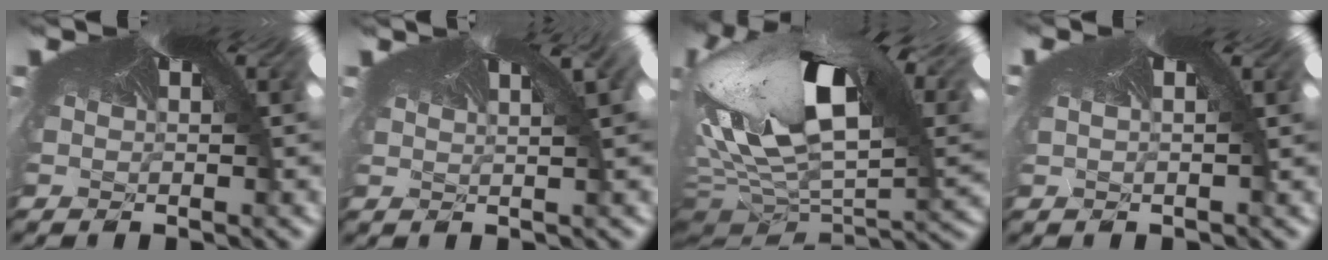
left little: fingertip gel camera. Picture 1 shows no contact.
{"total": 1.6, "force": [0.6, 0.4, 1.4], "torque": [-0.018, 0.009, 0.005]}
{"total": 5.1, "force": [-2.8, 2.5, 3.4], "torque": [-0.129, -0.062, -0.028]}
{"total": 0.8, "force": [-0.1, 0.1, 0.8], "torque": [-0.028, 0.014, -0.002]}